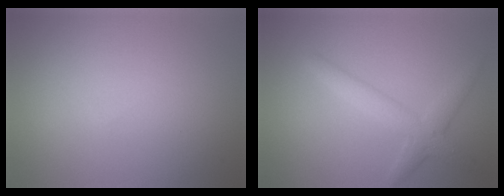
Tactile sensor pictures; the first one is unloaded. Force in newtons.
{"total": 2.9, "press": 2.9, "slide": 0.1}